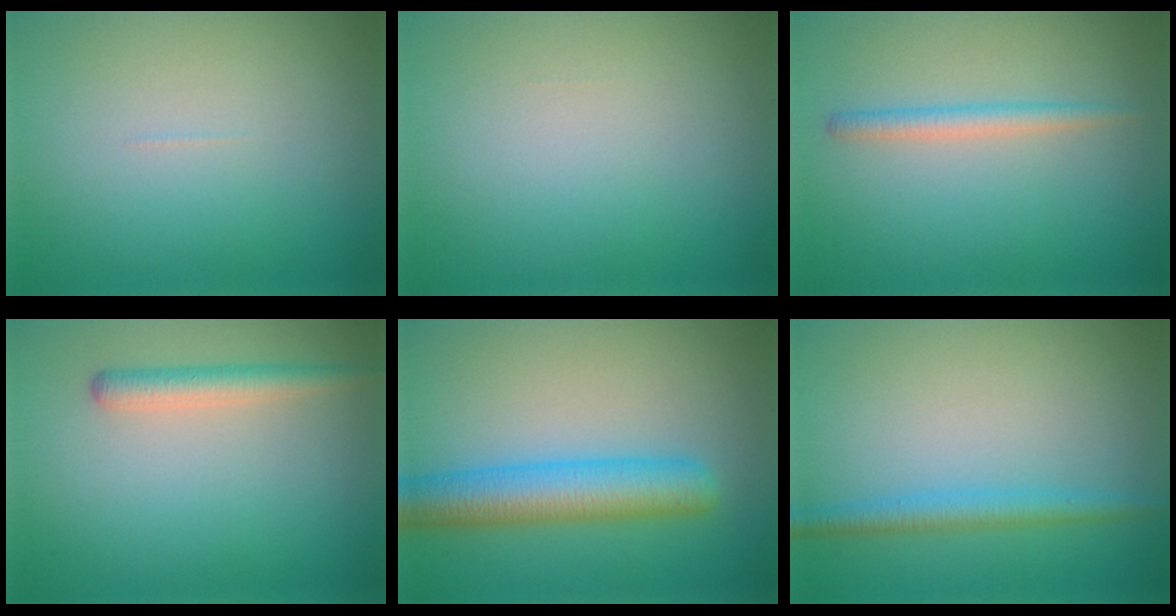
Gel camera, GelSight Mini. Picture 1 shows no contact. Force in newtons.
{"total": 0.0}
{"total": 1.8, "press": 1.8, "slide": 0.1}
{"total": 2.2, "press": 2.2, "slide": 0.1}
{"total": 6.1, "press": 6.1, "slide": 0.1}
{"total": 2.4, "press": 2.4, "slide": 0.2}